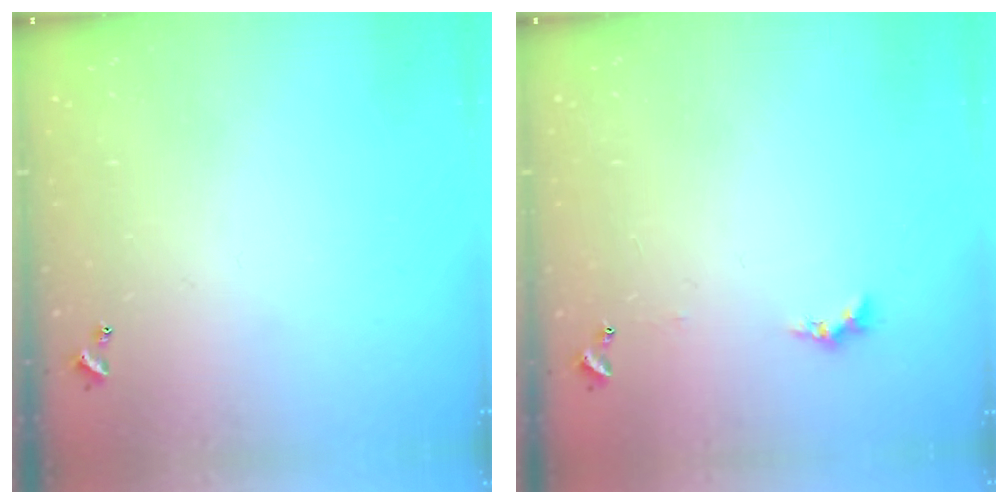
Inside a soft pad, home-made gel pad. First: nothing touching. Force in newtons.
{"total": 0.6, "press": 0.4, "slide": 0.5}